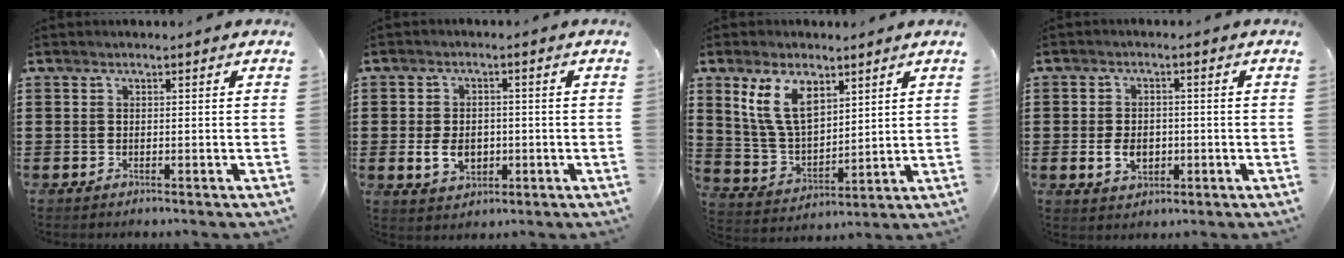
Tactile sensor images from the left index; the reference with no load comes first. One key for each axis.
{"total": 4.6, "fx": -0.8, "fy": 3.3, "fz": 3.1, "tx": -0.060, "ty": 0.000, "tz": -0.018}
{"total": 9.8, "fx": 5.5, "fy": 5.3, "fz": 6.1, "tx": -0.140, "ty": 0.003, "tz": 0.102}
{"total": 4.1, "fx": -0.7, "fy": 2.9, "fz": 2.8, "tx": -0.056, "ty": -0.002, "tz": -0.018}